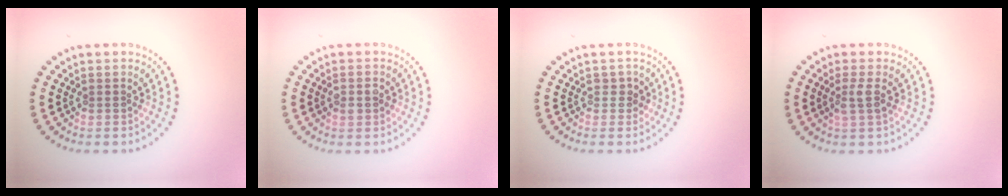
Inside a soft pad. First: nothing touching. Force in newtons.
{"total": 1.0, "press": 1.0, "slide": 0.2}
{"total": 1.0, "press": 0.9, "slide": 0.4}
{"total": 1.6, "press": 1.4, "slide": 0.8}